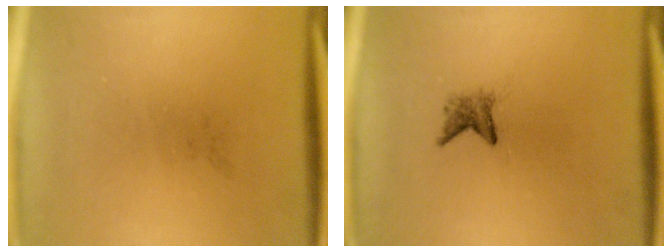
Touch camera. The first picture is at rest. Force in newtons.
{"total": 1.8}